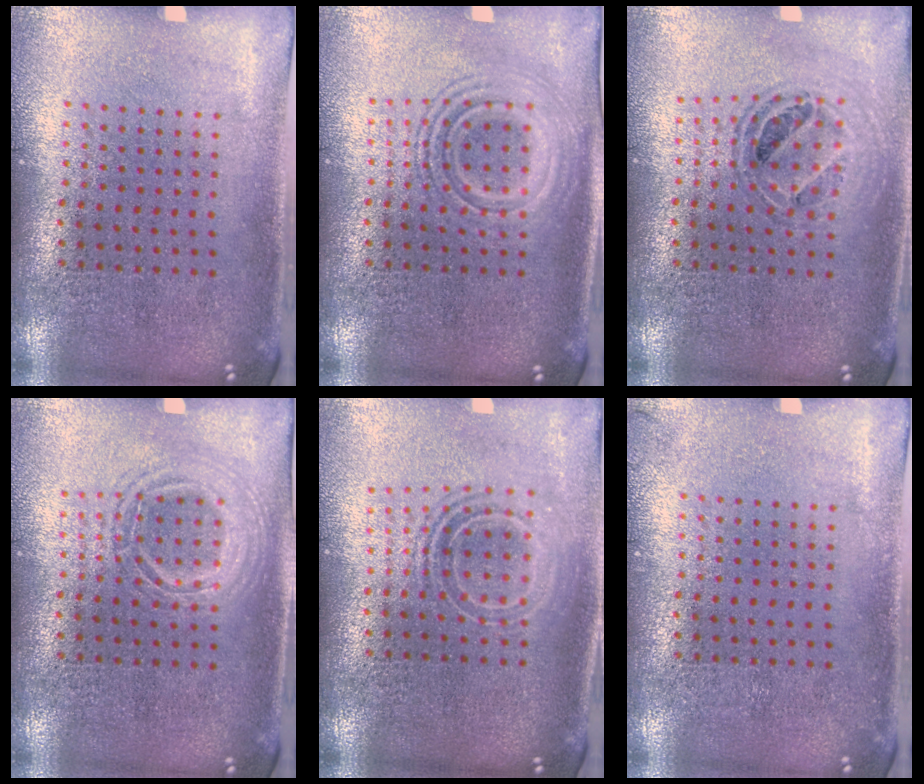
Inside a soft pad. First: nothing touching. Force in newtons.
{"total": 2.5, "press": 2.4, "slide": 0.4}
{"total": 0.8, "press": 0.8, "slide": 0.2}
{"total": 1.1, "press": 1.1, "slide": 0.1}
{"total": 1.7, "press": 1.3, "slide": 1.1}
{"total": 0.6, "press": 0.6, "slide": 0.1}